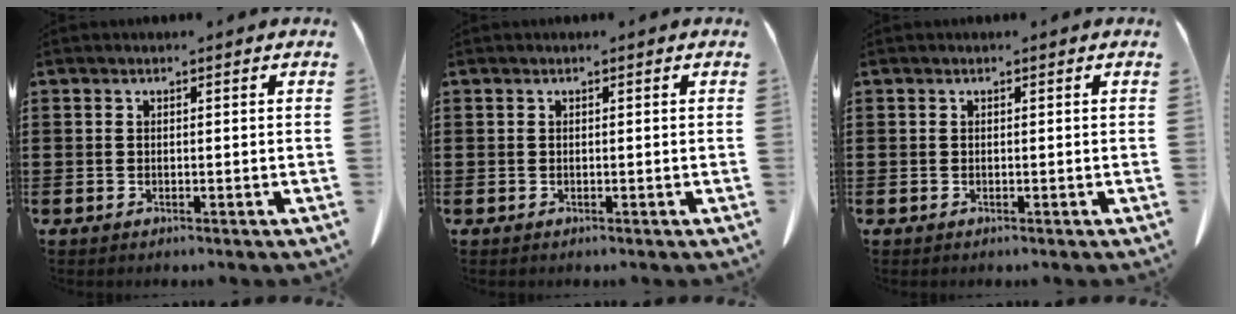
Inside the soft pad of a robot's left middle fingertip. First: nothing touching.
{"total": 0.0}
{"total": 0.0}